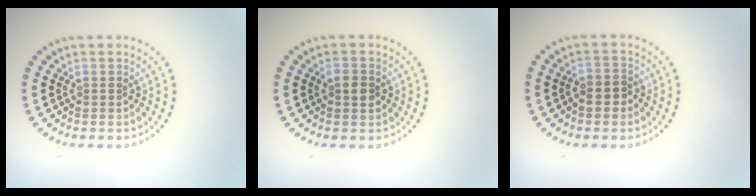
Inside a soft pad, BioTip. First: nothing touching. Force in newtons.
{"total": 2.2, "press": 2.2, "slide": 0.1}
{"total": 2.1, "press": 2.0, "slide": 0.8}